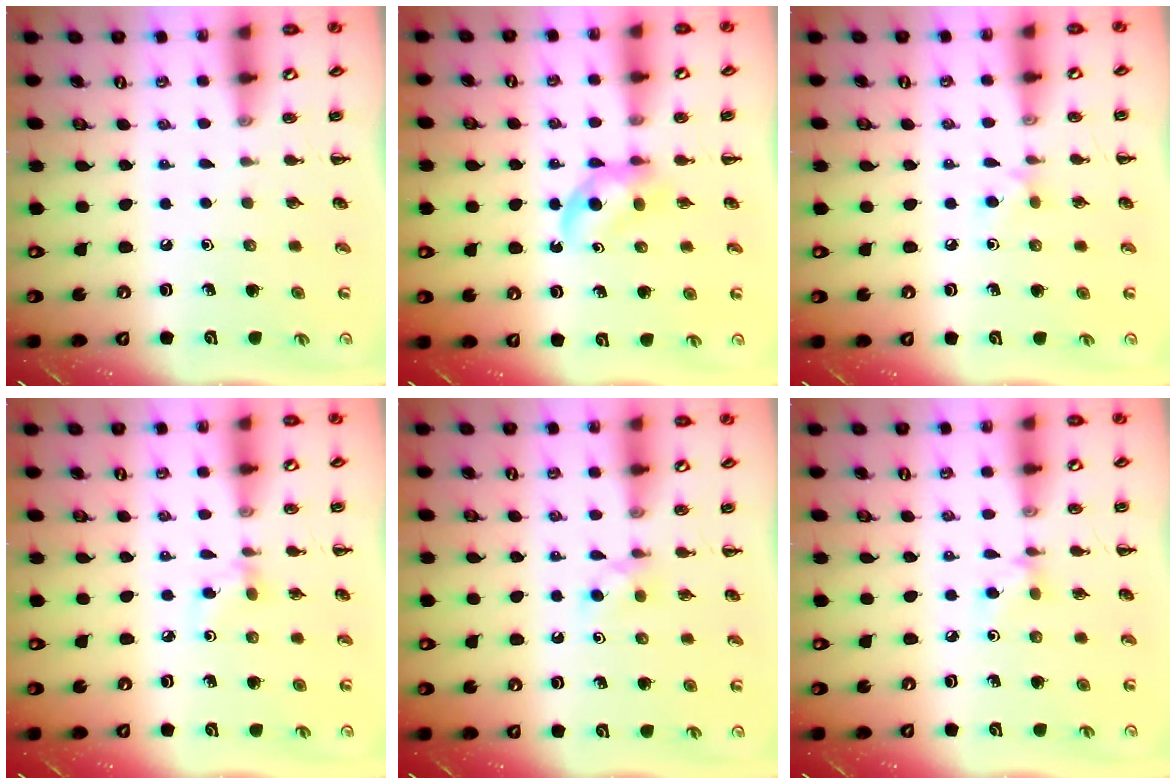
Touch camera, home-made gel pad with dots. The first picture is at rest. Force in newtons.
{"total": 4.4, "press": 4.1, "slide": 1.6}
{"total": 4.4, "press": 4.0, "slide": 1.8}
{"total": 2.9, "press": 2.8, "slide": 0.8}
{"total": 3.5, "press": 3.4, "slide": 1.1}
{"total": 3.4, "press": 3.3, "slide": 0.7}